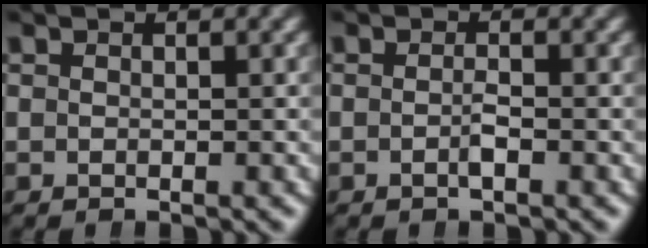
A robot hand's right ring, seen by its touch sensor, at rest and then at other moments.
{"total": 1.0, "force": [-0.6, 0.4, 0.7], "torque": [-0.020, -0.003, -0.014]}